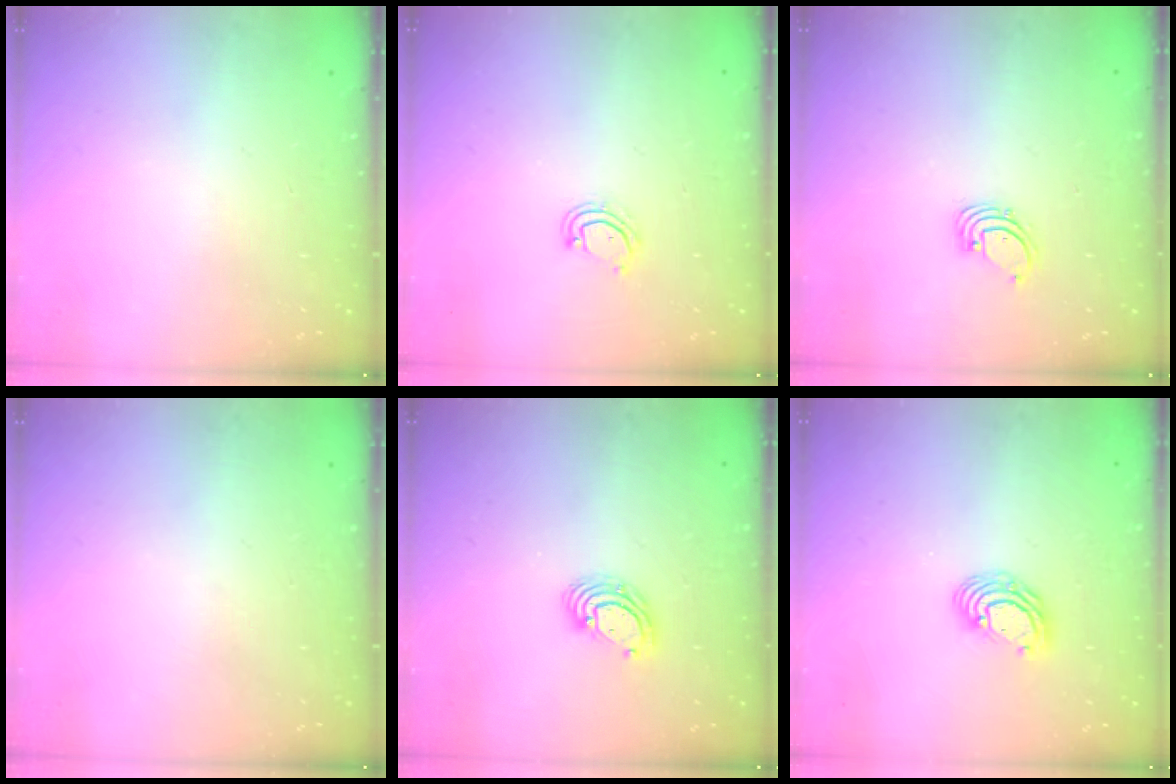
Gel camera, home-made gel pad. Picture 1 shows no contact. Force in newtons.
{"total": 3.5, "press": 3.4, "slide": 0.3}
{"total": 1.4, "press": 1.4, "slide": 0.1}
{"total": 0.0}
{"total": 5.2, "press": 5.2, "slide": 0.3}
{"total": 6.1, "press": 6.1, "slide": 0.3}